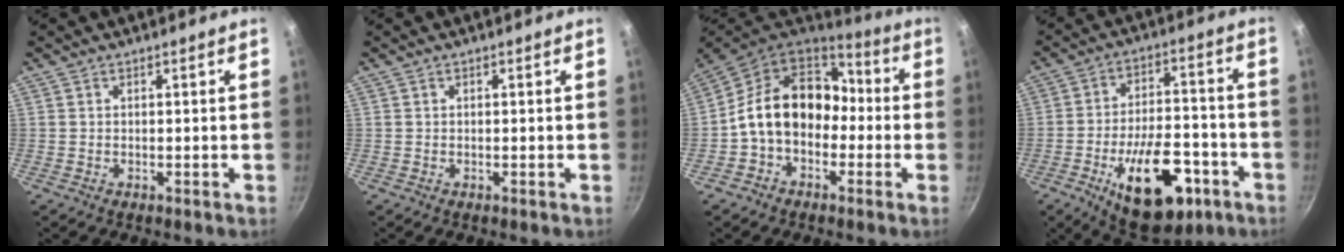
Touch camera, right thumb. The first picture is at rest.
{"total": 0.0}
{"total": 16.3, "force": [-1.2, 12.4, 10.5], "torque": [-0.140, 0.054, -0.037]}
{"total": 16.8, "force": [-6.9, 8.7, 12.6], "torque": [-0.160, 0.034, -0.091]}